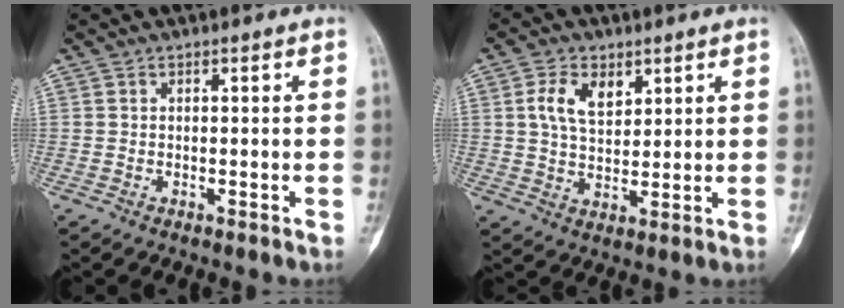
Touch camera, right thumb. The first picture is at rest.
{"total": 7.4, "force": [3.0, 4.5, 5.1], "torque": [-0.078, -0.012, 0.058]}